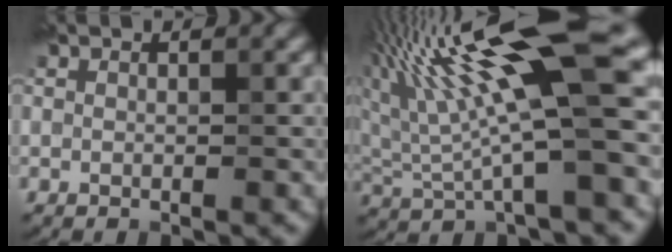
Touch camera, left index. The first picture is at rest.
{"total": 12.1, "force": [3.7, 2.0, 11.3], "torque": [-0.229, 0.006, 0.095]}